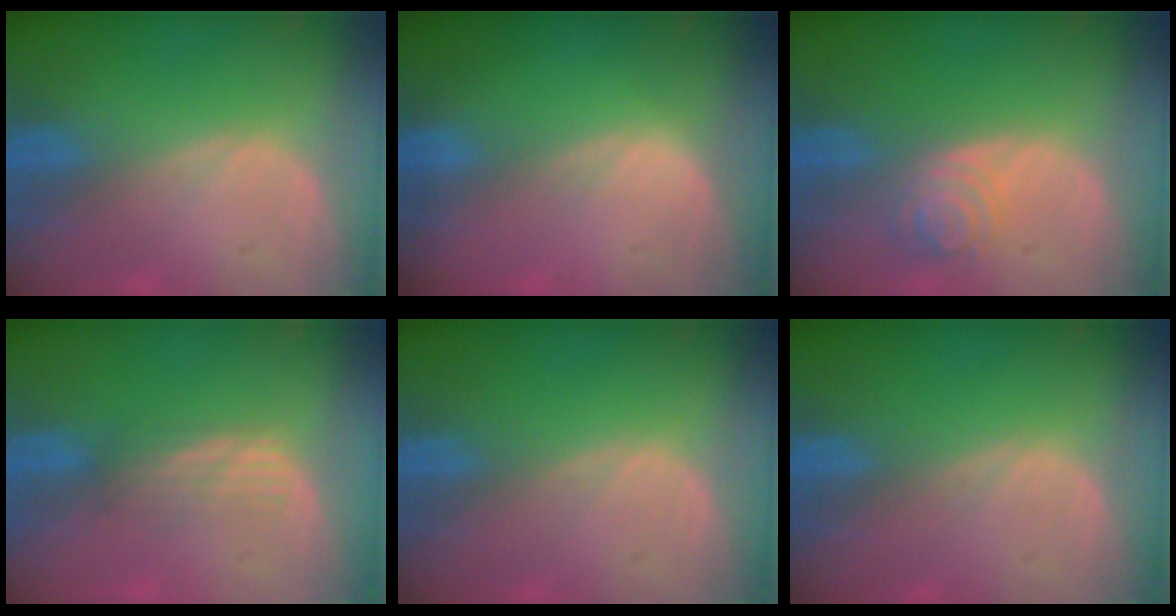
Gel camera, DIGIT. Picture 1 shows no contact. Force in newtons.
{"total": 0.5, "press": 0.3, "slide": 0.4}
{"total": 4.0, "press": 4.0, "slide": 0.5}
{"total": 3.0, "press": 2.5, "slide": 1.7}
{"total": 0.0}
{"total": 0.0}